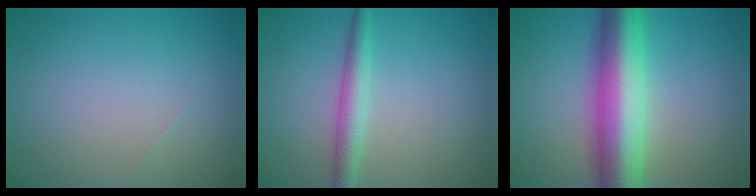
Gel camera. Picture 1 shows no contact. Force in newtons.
{"total": 2.6, "press": 2.6, "slide": 0.0}
{"total": 10.4, "press": 10.4, "slide": 0.1}